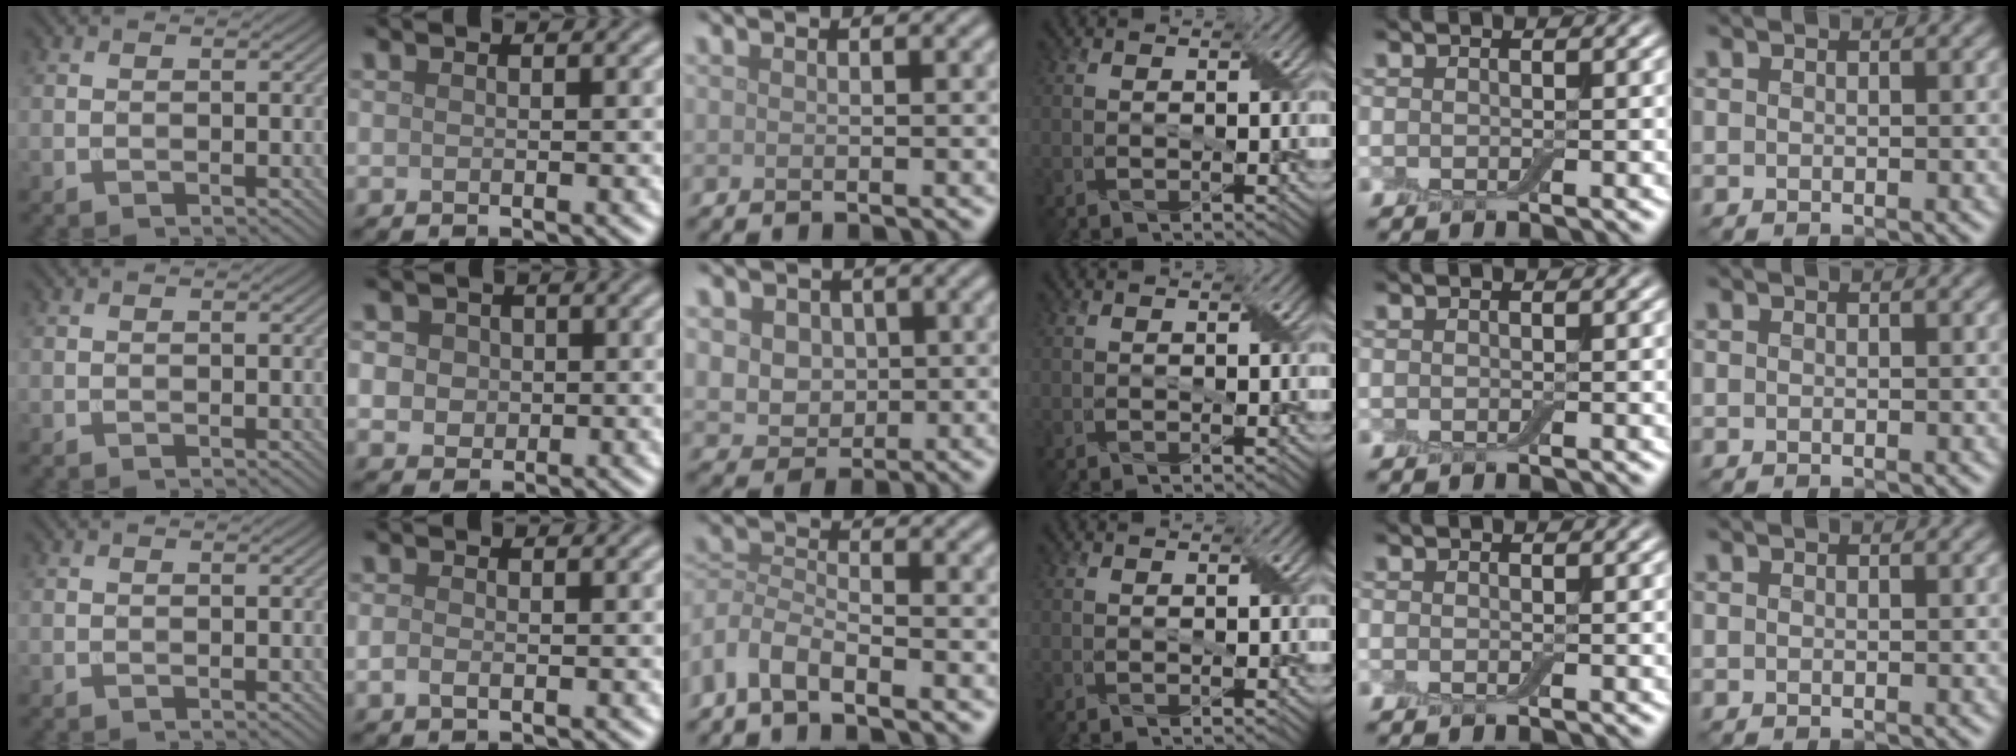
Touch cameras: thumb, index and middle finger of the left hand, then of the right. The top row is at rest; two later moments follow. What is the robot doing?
{"motion": "fold", "object": "cloth"}